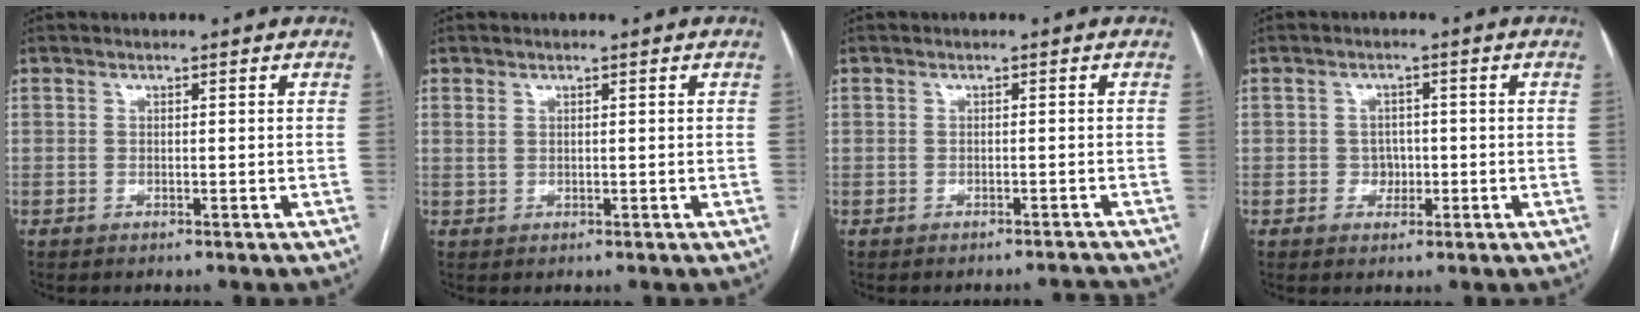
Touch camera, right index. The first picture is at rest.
{"total": 0.8, "force": [0.6, 0.3, 0.4], "torque": [-0.009, 0.006, 0.016]}
{"total": 1.6, "force": [-1.5, 0.3, -0.3], "torque": [0.012, 0.000, -0.015]}
{"total": 2.6, "force": [-0.5, 2.4, 0.9], "torque": [-0.002, 0.007, -0.005]}